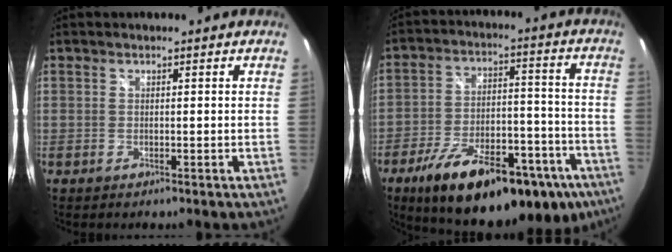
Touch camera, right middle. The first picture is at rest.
{"total": 27.8, "force": [-17.7, 11.2, 18.4], "torque": [-0.293, -0.011, -0.240]}